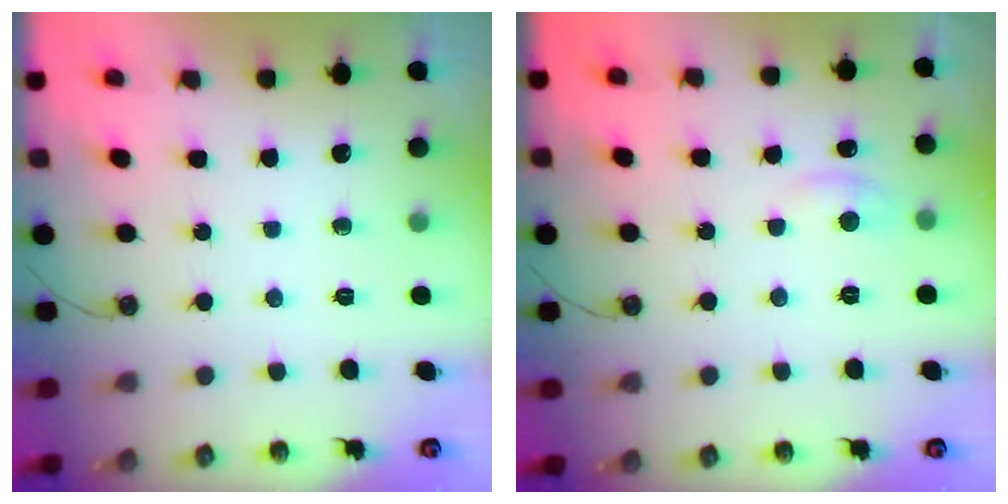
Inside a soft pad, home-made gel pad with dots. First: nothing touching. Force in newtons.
{"total": 0.7, "press": 0.3, "slide": 0.7}